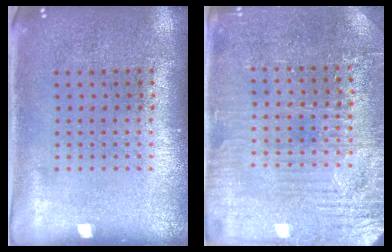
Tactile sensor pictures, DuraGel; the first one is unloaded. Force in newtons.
{"total": 3.4, "press": 3.4, "slide": 0.5}